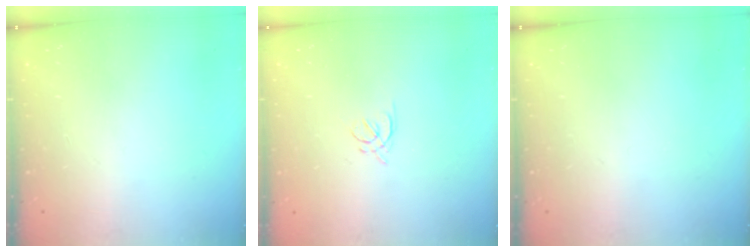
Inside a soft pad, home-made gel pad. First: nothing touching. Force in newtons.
{"total": 2.8, "press": 2.8, "slide": 0.7}
{"total": 0.0}